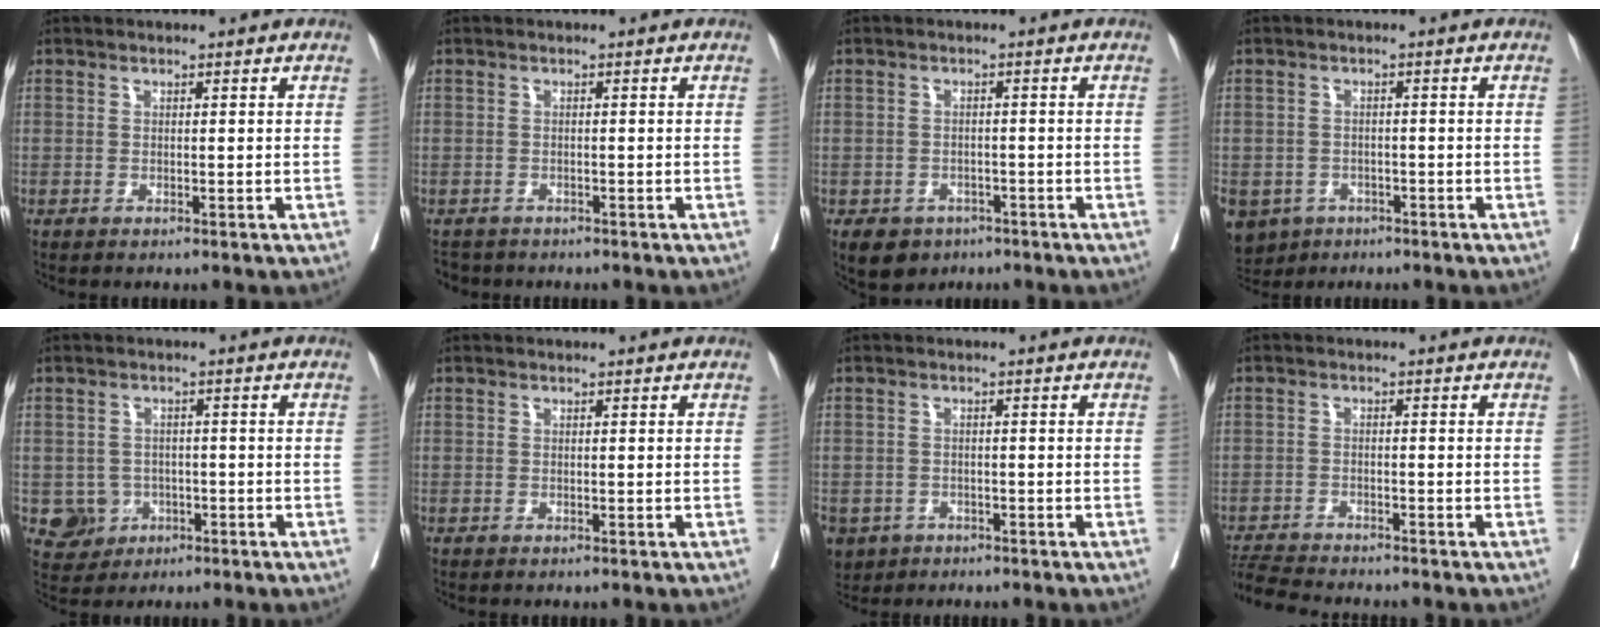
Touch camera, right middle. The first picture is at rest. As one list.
[{"total": 2.2, "force": [-2.1, 0.8, 0.0], "torque": [-0.001, -0.004, -0.034]}, {"total": 4.7, "force": [-3.0, 3.5, 1.2], "torque": [-0.017, 0.003, -0.038]}, {"total": 8.0, "force": [-4.6, 6.1, 2.2], "torque": [-0.056, -0.004, -0.066]}, {"total": 4.5, "force": [-1.3, 4.3, 0.4], "torque": [0.001, 0.009, -0.015]}, {"total": 0.0}, {"total": 6.3, "force": [-3.5, 4.9, 1.7], "torque": [-0.044, -0.001, -0.052]}, {"total": 5.6, "force": [-5.5, -0.4, 1.3], "torque": [-0.019, -0.018, -0.096]}]